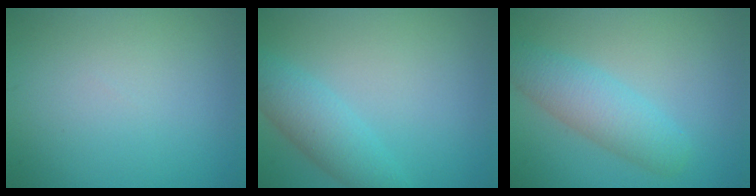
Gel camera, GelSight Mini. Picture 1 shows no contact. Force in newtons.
{"total": 3.6, "press": 3.6, "slide": 0.0}
{"total": 4.2, "press": 4.2, "slide": 0.1}